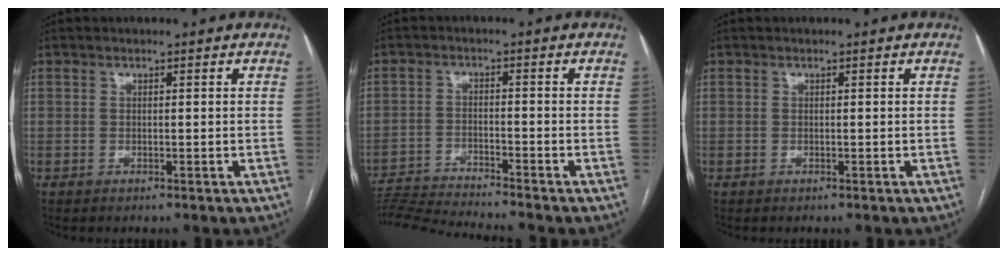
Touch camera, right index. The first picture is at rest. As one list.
[{"total": 10.0, "force": [-9.4, -2.1, 2.3], "torque": [-0.031, -0.008, -0.166]}, {"total": 0.0}]